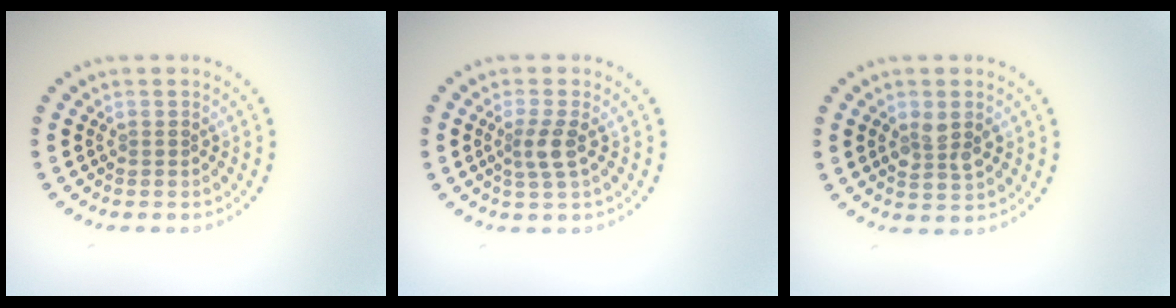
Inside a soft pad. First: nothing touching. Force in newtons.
{"total": 2.2, "press": 1.8, "slide": 1.4}
{"total": 2.7, "press": 2.7, "slide": 0.2}